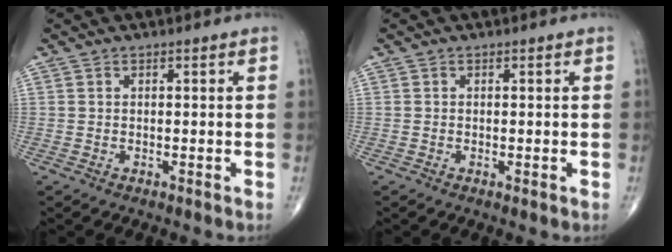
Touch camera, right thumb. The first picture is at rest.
{"total": 0.5, "force": [-0.1, 0.1, 0.5], "torque": [-0.009, -0.002, -0.003]}